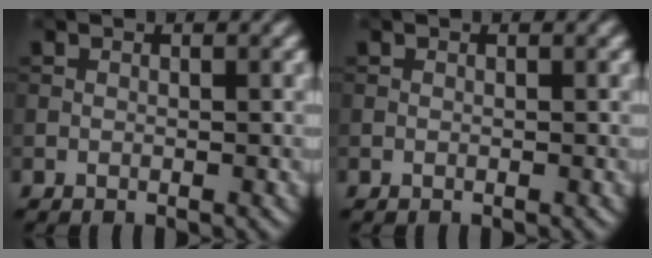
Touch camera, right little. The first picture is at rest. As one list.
[{"total": 0.0}]